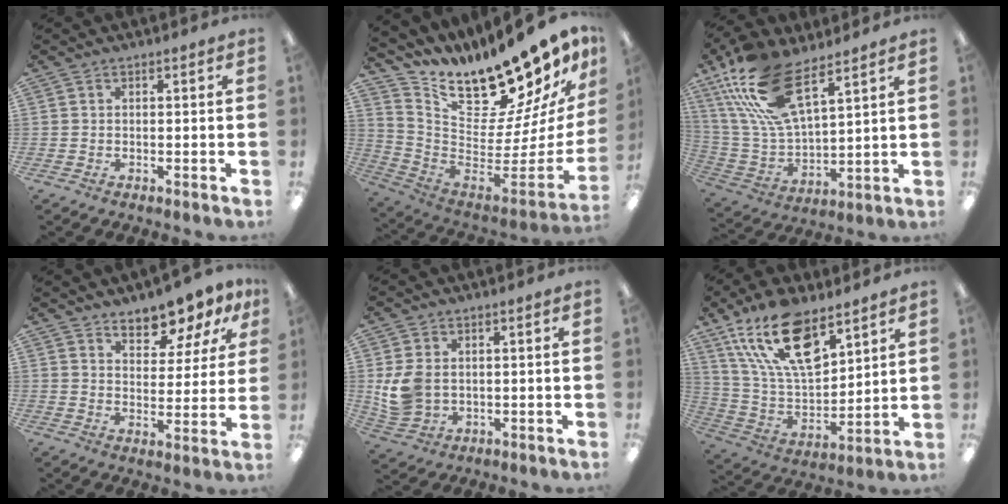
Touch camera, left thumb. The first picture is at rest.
{"total": 18.1, "force": [16.5, 4.0, 6.0], "torque": [-0.085, -0.156, 0.282]}
{"total": 20.3, "force": [12.4, 8.1, 13.8], "torque": [-0.314, -0.052, 0.222]}
{"total": 9.4, "force": [8.2, 3.2, 3.2], "torque": [-0.043, -0.058, 0.150]}
{"total": 7.7, "force": [0.8, 6.0, 4.8], "torque": [-0.107, 0.005, 0.018]}
{"total": 20.6, "force": [12.5, 9.4, 13.5], "torque": [-0.273, -0.055, 0.222]}